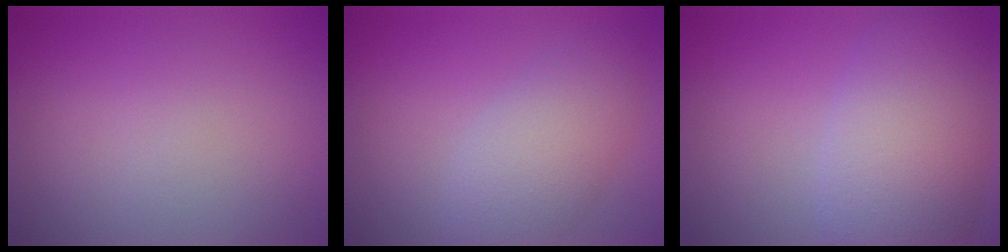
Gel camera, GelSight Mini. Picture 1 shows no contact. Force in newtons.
{"total": 4.9, "press": 4.9, "slide": 0.1}
{"total": 8.7, "press": 8.7, "slide": 0.5}